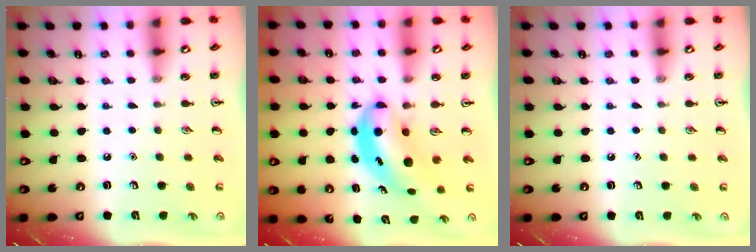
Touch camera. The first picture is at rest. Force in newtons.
{"total": 6.2, "press": 6.0, "slide": 1.7}
{"total": 0.0}